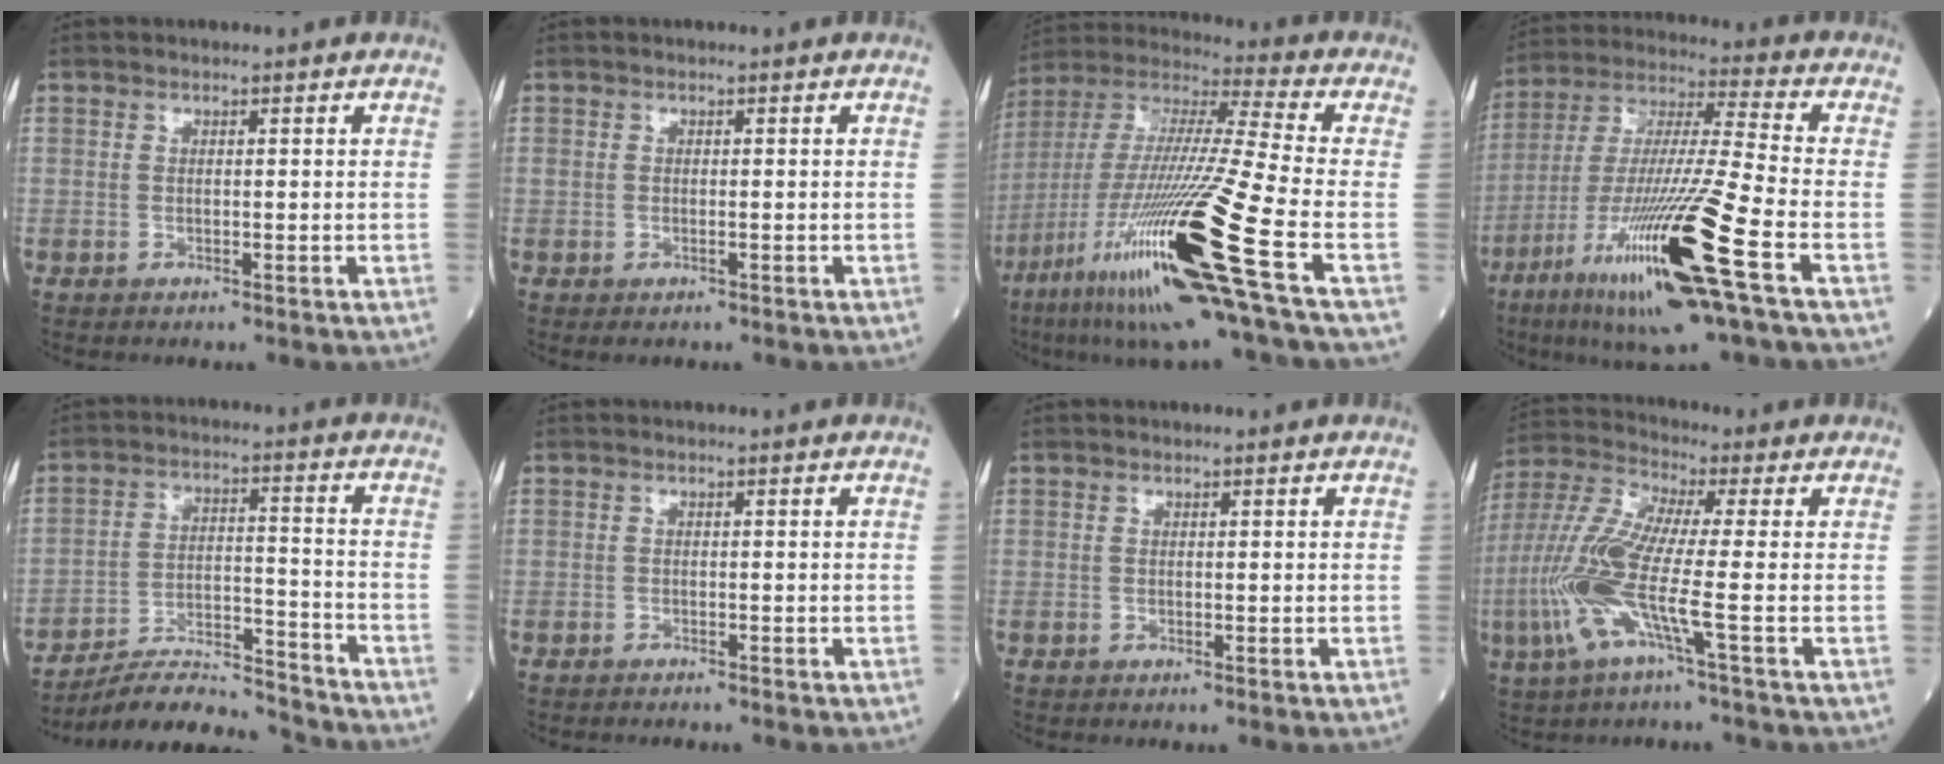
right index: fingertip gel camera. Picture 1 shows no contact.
{"total": 1.0, "force": [-0.4, 0.6, 0.8], "torque": [-0.019, -0.002, -0.001]}
{"total": 28.1, "force": [-11.3, 0.3, 25.8], "torque": [-0.497, -0.062, -0.212]}
{"total": 21.1, "force": [-9.3, -0.2, 18.9], "torque": [-0.376, -0.043, -0.177]}
{"total": 13.5, "force": [-13.1, 0.8, 3.2], "torque": [-0.051, 0.017, -0.216]}
{"total": 1.7, "force": [-1.6, 0.1, 0.5], "torque": [-0.008, -0.002, -0.021]}
{"total": 0.0}
{"total": 11.5, "force": [-3.2, 0.3, 11.0], "torque": [-0.255, -0.001, -0.078]}